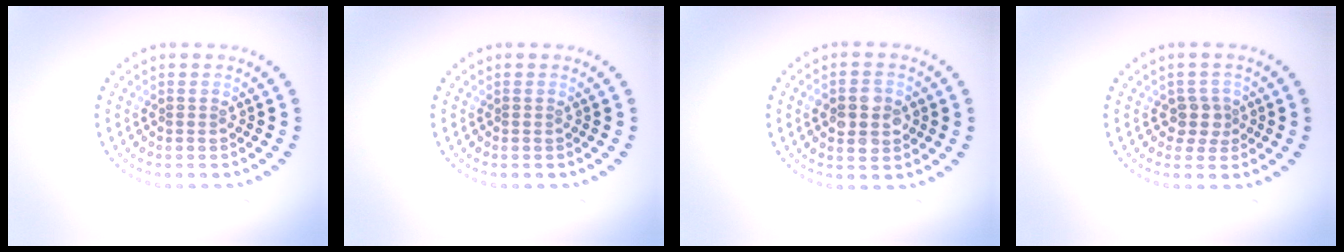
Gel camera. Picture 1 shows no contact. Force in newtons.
{"total": 0.0}
{"total": 4.0, "press": 4.0, "slide": 0.2}
{"total": 1.9, "press": 1.6, "slide": 1.1}